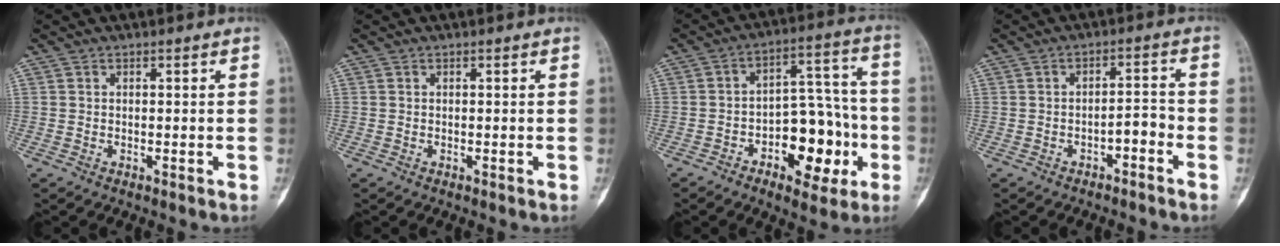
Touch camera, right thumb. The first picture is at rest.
{"total": 0.0}
{"total": 15.2, "force": [-5.1, 8.4, 11.6], "torque": [-0.120, 0.052, -0.073]}
{"total": 3.7, "force": [-2.0, 1.7, 2.6], "torque": [-0.033, 0.033, -0.030]}